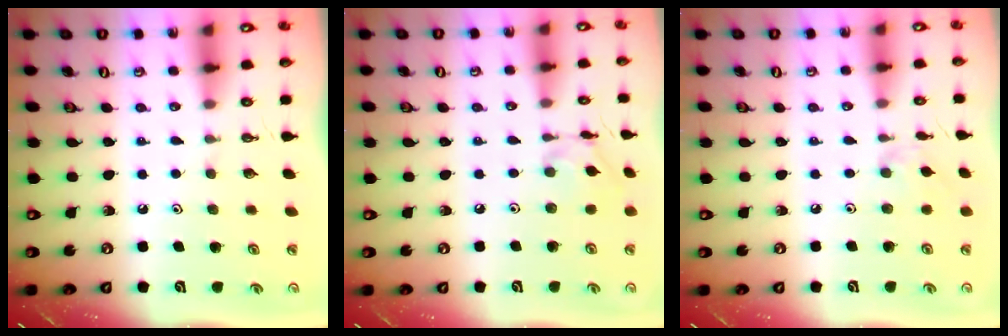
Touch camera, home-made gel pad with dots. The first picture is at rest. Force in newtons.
{"total": 7.7, "press": 7.7, "slide": 0.4}
{"total": 2.8, "press": 2.7, "slide": 0.4}